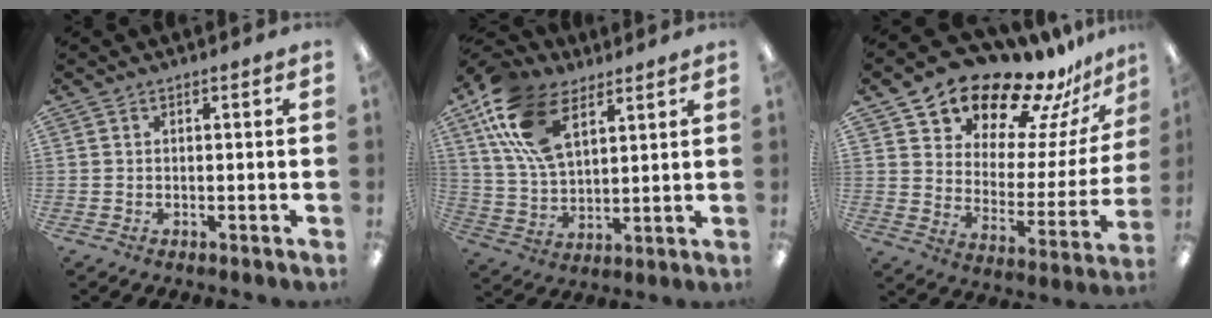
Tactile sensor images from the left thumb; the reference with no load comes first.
{"total": 17.3, "force": [8.9, 9.5, 11.4], "torque": [-0.251, -0.013, 0.164]}
{"total": 17.8, "force": [15.1, 7.8, 5.1], "torque": [-0.085, -0.126, 0.261]}